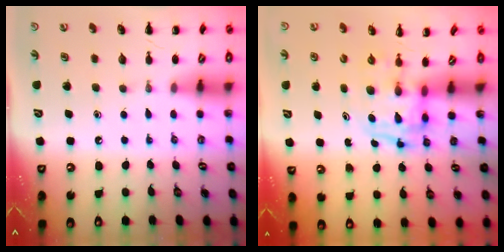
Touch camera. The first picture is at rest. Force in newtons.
{"total": 3.3, "press": 3.2, "slide": 0.6}